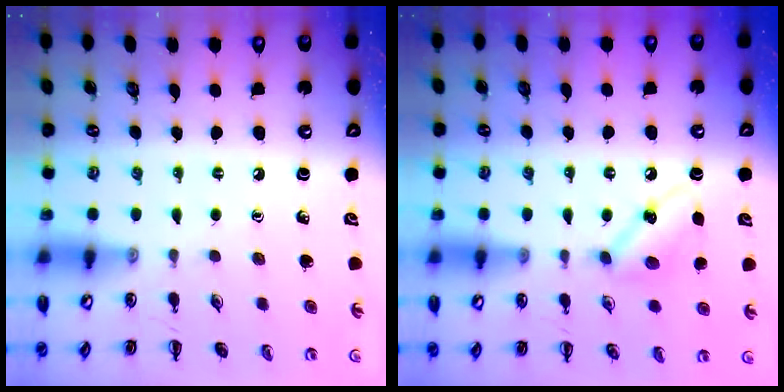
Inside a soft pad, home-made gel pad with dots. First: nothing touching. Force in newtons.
{"total": 7.2, "press": 7.0, "slide": 1.7}